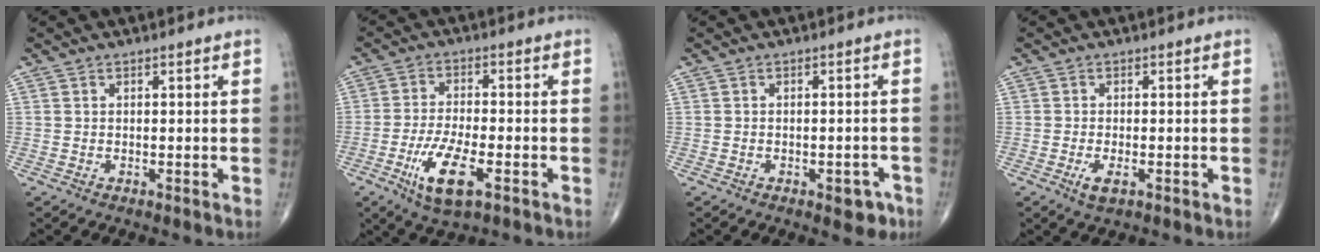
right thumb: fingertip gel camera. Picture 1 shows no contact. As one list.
[{"total": 9.8, "force": [-4.1, 3.2, 8.3], "torque": [-0.165, 0.004, -0.070]}, {"total": 3.6, "force": [-1.9, 1.9, 2.4], "torque": [-0.013, 0.011, -0.021]}, {"total": 2.7, "force": [-1.1, 1.0, 2.3], "torque": [-0.044, -0.003, -0.020]}]